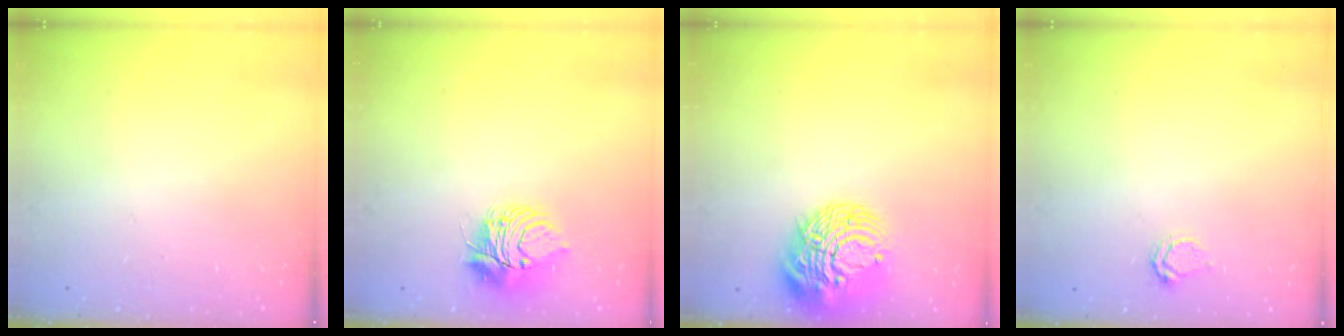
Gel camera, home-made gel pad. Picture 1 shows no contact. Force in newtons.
{"total": 10.0, "press": 9.9, "slide": 0.9}
{"total": 16.1, "press": 16.0, "slide": 1.8}
{"total": 3.1, "press": 3.1, "slide": 0.4}